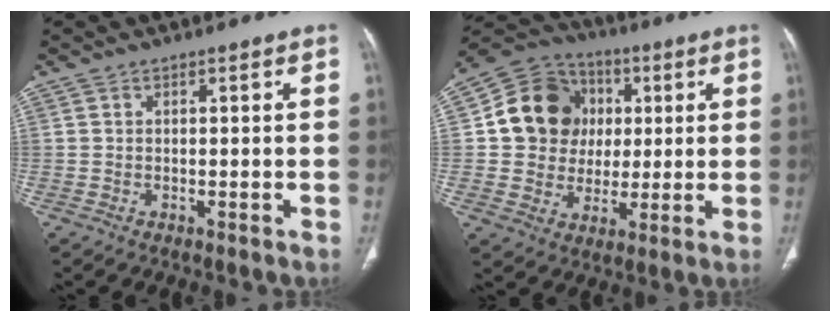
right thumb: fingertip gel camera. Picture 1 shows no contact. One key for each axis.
{"total": 15.2, "fx": 2.6, "fy": 13.5, "fz": 6.4, "tx": -0.077, "ty": 0.012, "tz": 0.046}